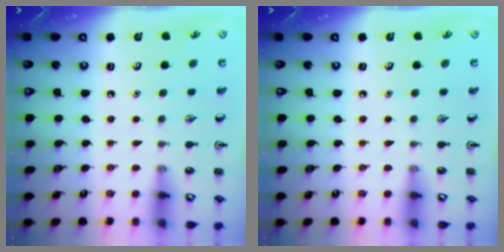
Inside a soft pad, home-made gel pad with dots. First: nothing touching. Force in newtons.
{"total": 0.0}